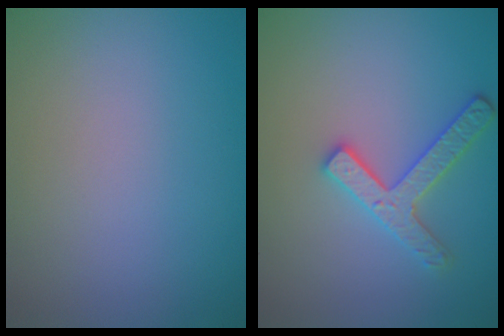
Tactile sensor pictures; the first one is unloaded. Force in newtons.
{"total": 3.2, "press": 3.0, "slide": 0.9}